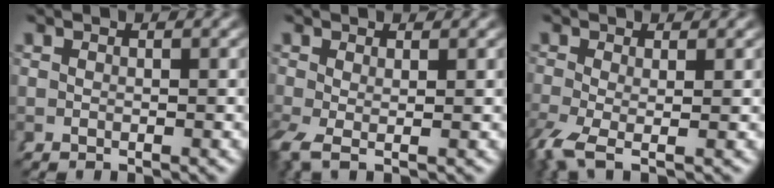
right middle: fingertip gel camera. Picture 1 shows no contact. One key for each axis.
{"total": 1.7, "fx": -0.5, "fy": 0.6, "fz": 1.5, "tx": -0.046, "ty": -0.019, "tz": 0.002}
{"total": 3.0, "fx": -1.7, "fy": 1.0, "fz": 2.3, "tx": -0.066, "ty": -0.029, "tz": -0.012}